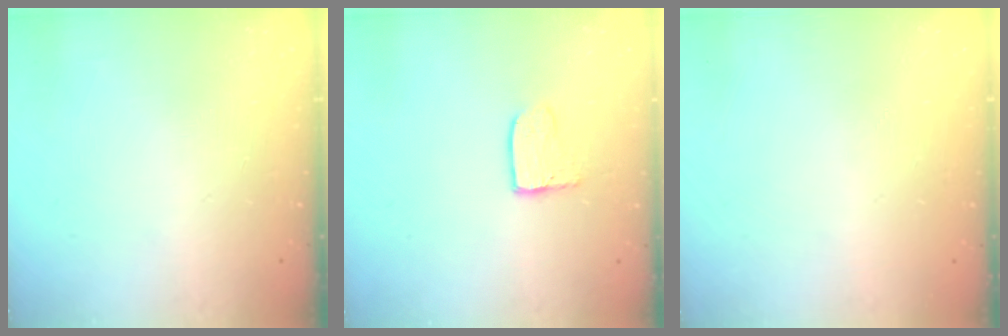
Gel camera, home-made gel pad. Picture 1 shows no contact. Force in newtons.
{"total": 3.6, "press": 3.6, "slide": 0.3}
{"total": 0.0}